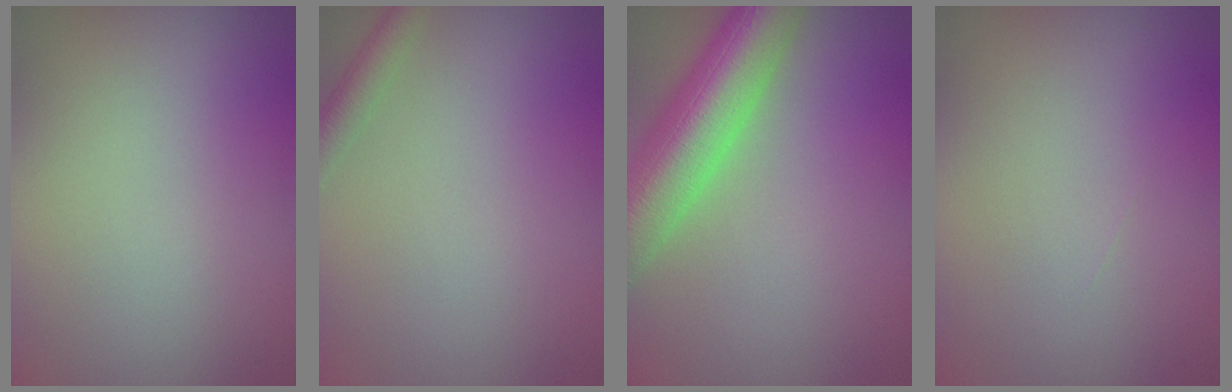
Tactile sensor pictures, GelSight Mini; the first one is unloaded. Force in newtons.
{"total": 2.0, "press": 2.0, "slide": 0.1}
{"total": 9.8, "press": 9.8, "slide": 0.4}
{"total": 0.0}